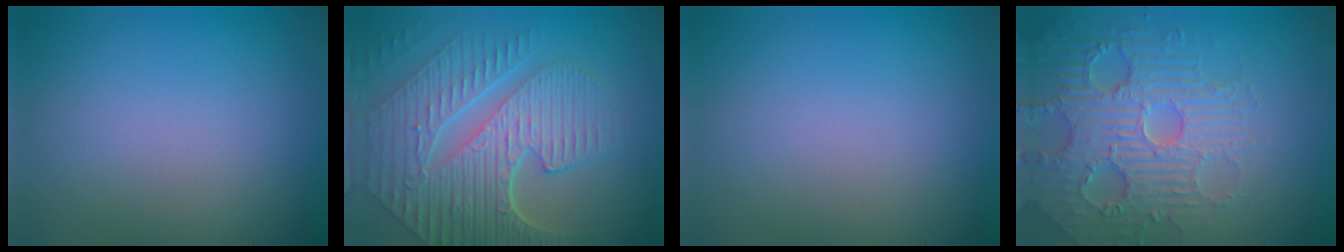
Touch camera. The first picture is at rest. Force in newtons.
{"total": 9.3, "press": 6.3, "slide": 6.8}
{"total": 0.0}
{"total": 5.0, "press": 4.9, "slide": 1.2}